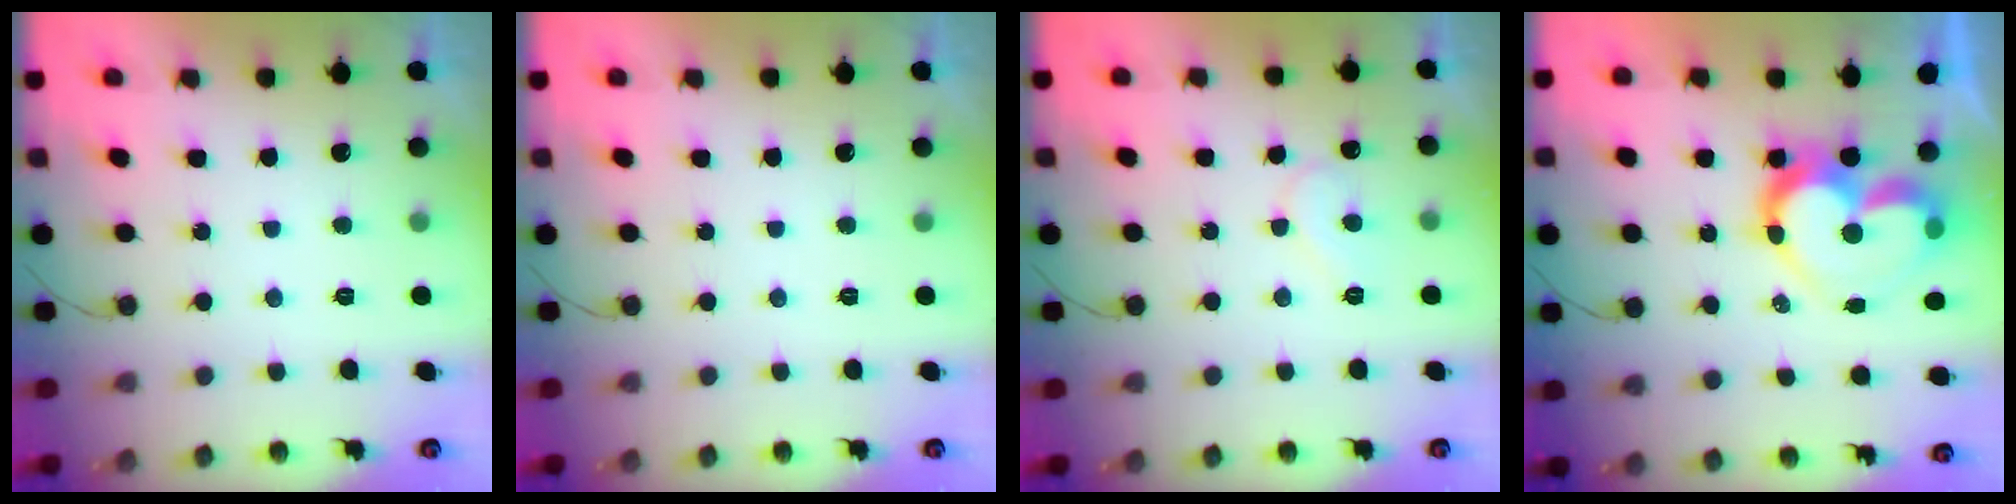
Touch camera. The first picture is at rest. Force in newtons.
{"total": 0.0}
{"total": 6.8, "press": 6.8, "slide": 0.6}
{"total": 15.4, "press": 15.3, "slide": 1.2}